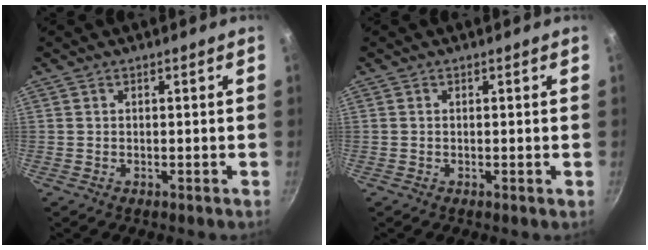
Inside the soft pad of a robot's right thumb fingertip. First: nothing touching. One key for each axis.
{"total": 0.0}